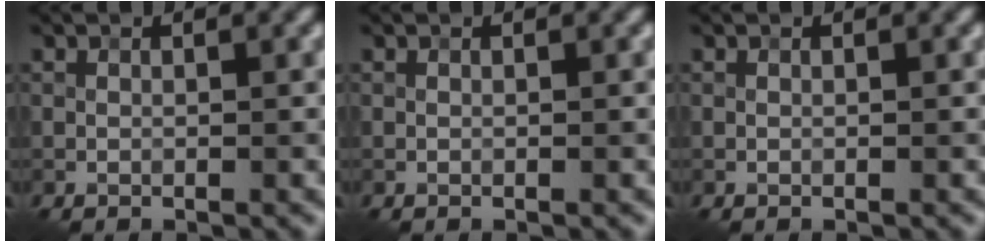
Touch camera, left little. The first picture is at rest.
{"total": 0.0}
{"total": 0.0}